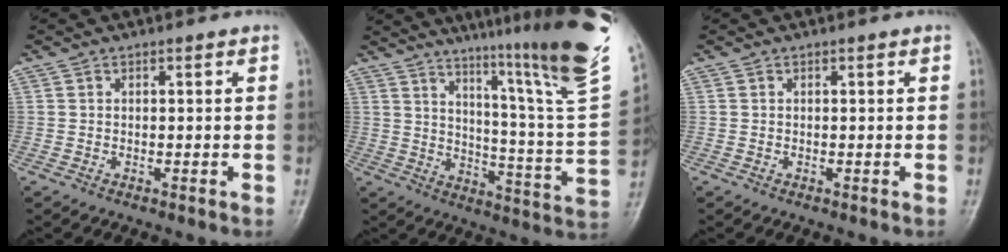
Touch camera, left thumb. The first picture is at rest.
{"total": 27.2, "force": [18.0, 1.7, 20.3], "torque": [-0.280, -0.107, 0.250]}
{"total": 0.0}